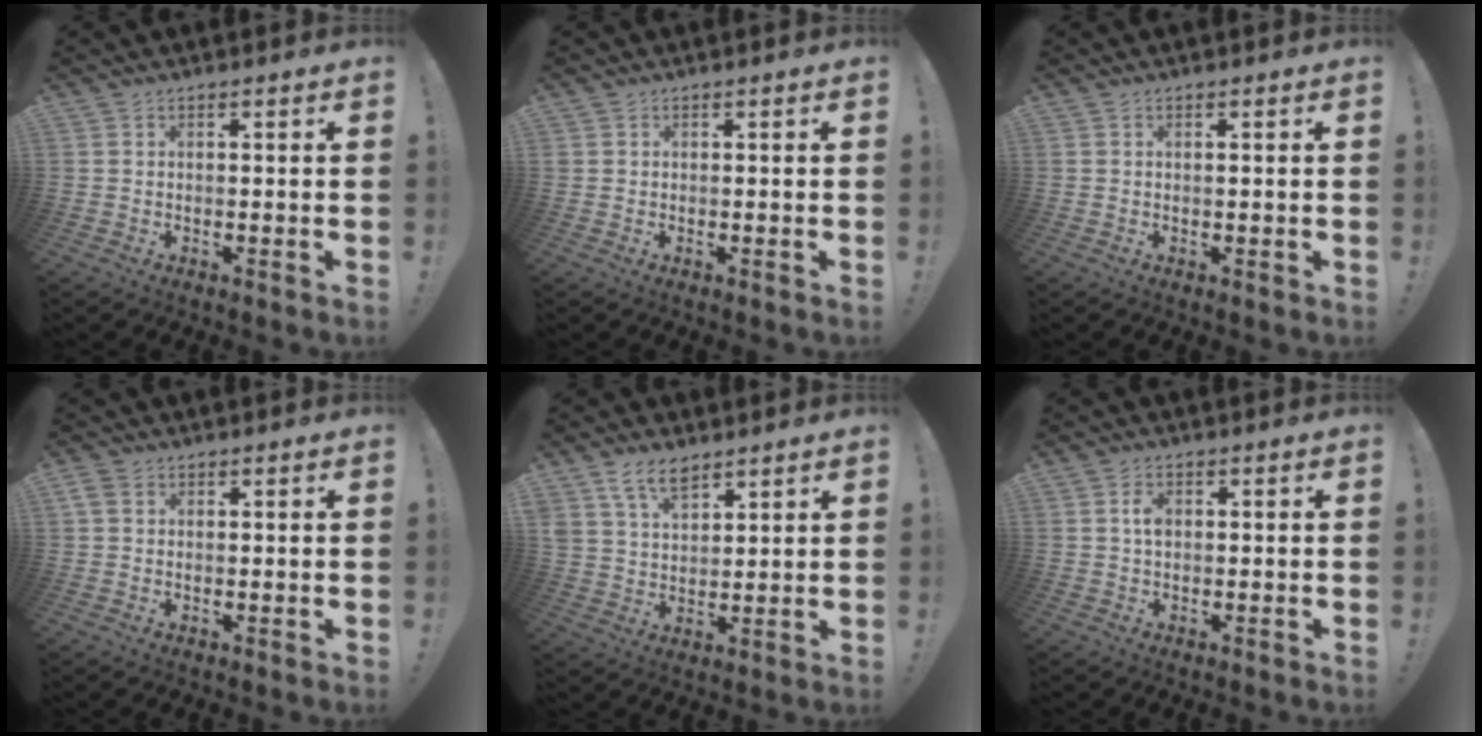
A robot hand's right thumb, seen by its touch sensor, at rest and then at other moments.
{"total": 0.6, "force": [0.2, 0.5, 0.0], "torque": [-0.004, 0.003, 0.005]}
{"total": 0.6, "force": [0.2, -0.1, 0.6], "torque": [-0.005, -0.002, 0.001]}
{"total": 2.6, "force": [1.0, 2.1, 1.2], "torque": [-0.024, 0.004, 0.020]}
{"total": 8.6, "force": [6.1, 4.4, 4.2], "torque": [-0.082, -0.026, 0.118]}
{"total": 3.1, "force": [0.2, 2.3, 2.2], "torque": [-0.023, 0.000, -0.001]}